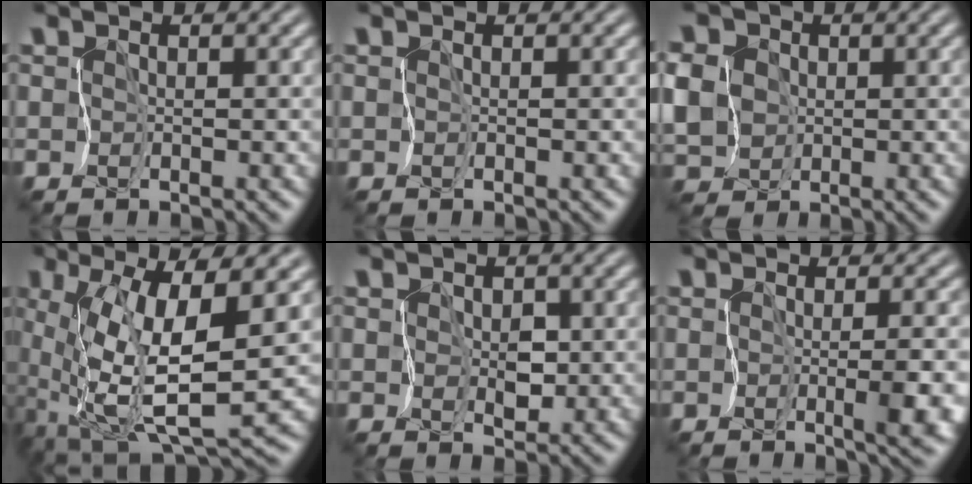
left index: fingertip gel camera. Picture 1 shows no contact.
{"total": 0.0}
{"total": 8.0, "force": [0.1, 7.2, 3.6], "torque": [-0.089, 0.017, -0.031]}
{"total": 9.5, "force": [-0.2, 3.0, 9.0], "torque": [-0.188, -0.026, 0.007]}
{"total": 2.4, "force": [0.5, 1.8, 1.5], "torque": [-0.017, -0.002, 0.016]}
{"total": 3.8, "force": [-1.0, 0.9, 3.5], "torque": [-0.050, -0.011, -0.013]}